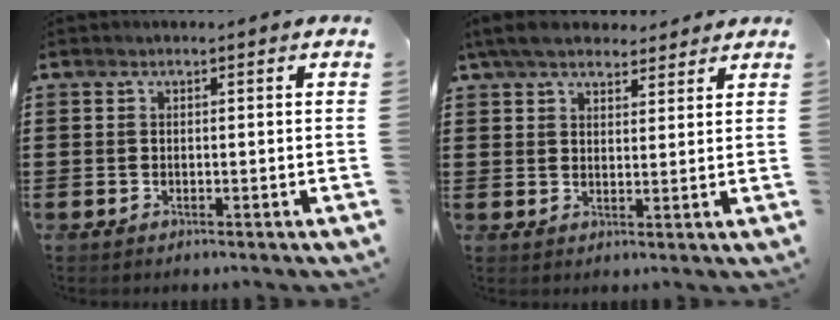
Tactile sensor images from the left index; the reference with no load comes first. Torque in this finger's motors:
{"motor_torque": [2.14, 0.00, 0.44, 0.21]}